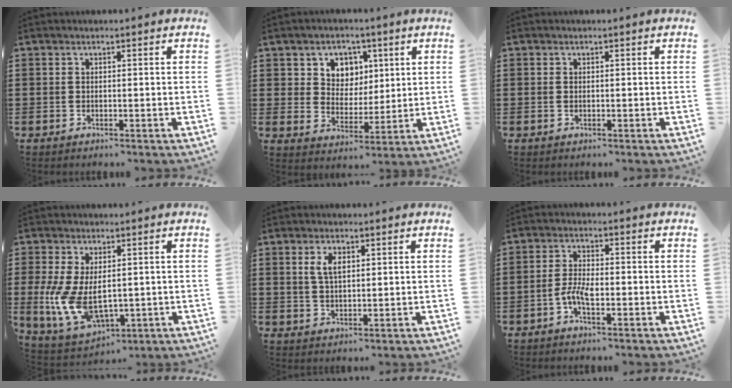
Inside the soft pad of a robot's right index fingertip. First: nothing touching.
{"total": 5.3, "force": [2.3, 4.7, 0.5], "torque": [-0.033, 0.003, 0.038]}
{"total": 0.0}
{"total": 9.3, "force": [-0.2, 5.3, 7.7], "torque": [-0.172, -0.009, -0.001]}
{"total": 3.5, "force": [1.2, 1.5, 2.8], "torque": [-0.060, 0.008, 0.020]}
{"total": 3.8, "force": [-1.5, 1.3, 3.3], "torque": [-0.084, -0.004, -0.035]}